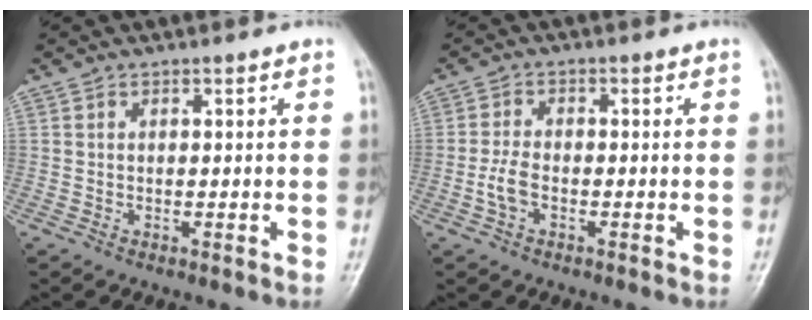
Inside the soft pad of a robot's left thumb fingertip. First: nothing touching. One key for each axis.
{"total": 3.7, "fx": -1.3, "fy": 2.1, "fz": 2.7, "tx": -0.060, "ty": 0.010, "tz": -0.029}